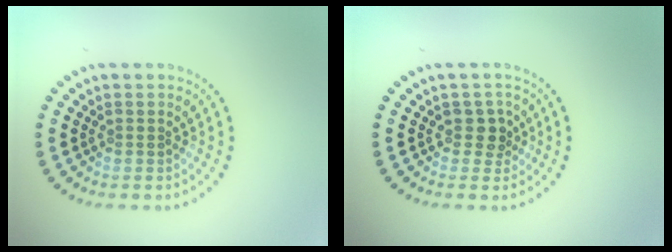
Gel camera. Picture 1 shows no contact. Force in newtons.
{"total": 1.7, "press": 1.5, "slide": 1.0}